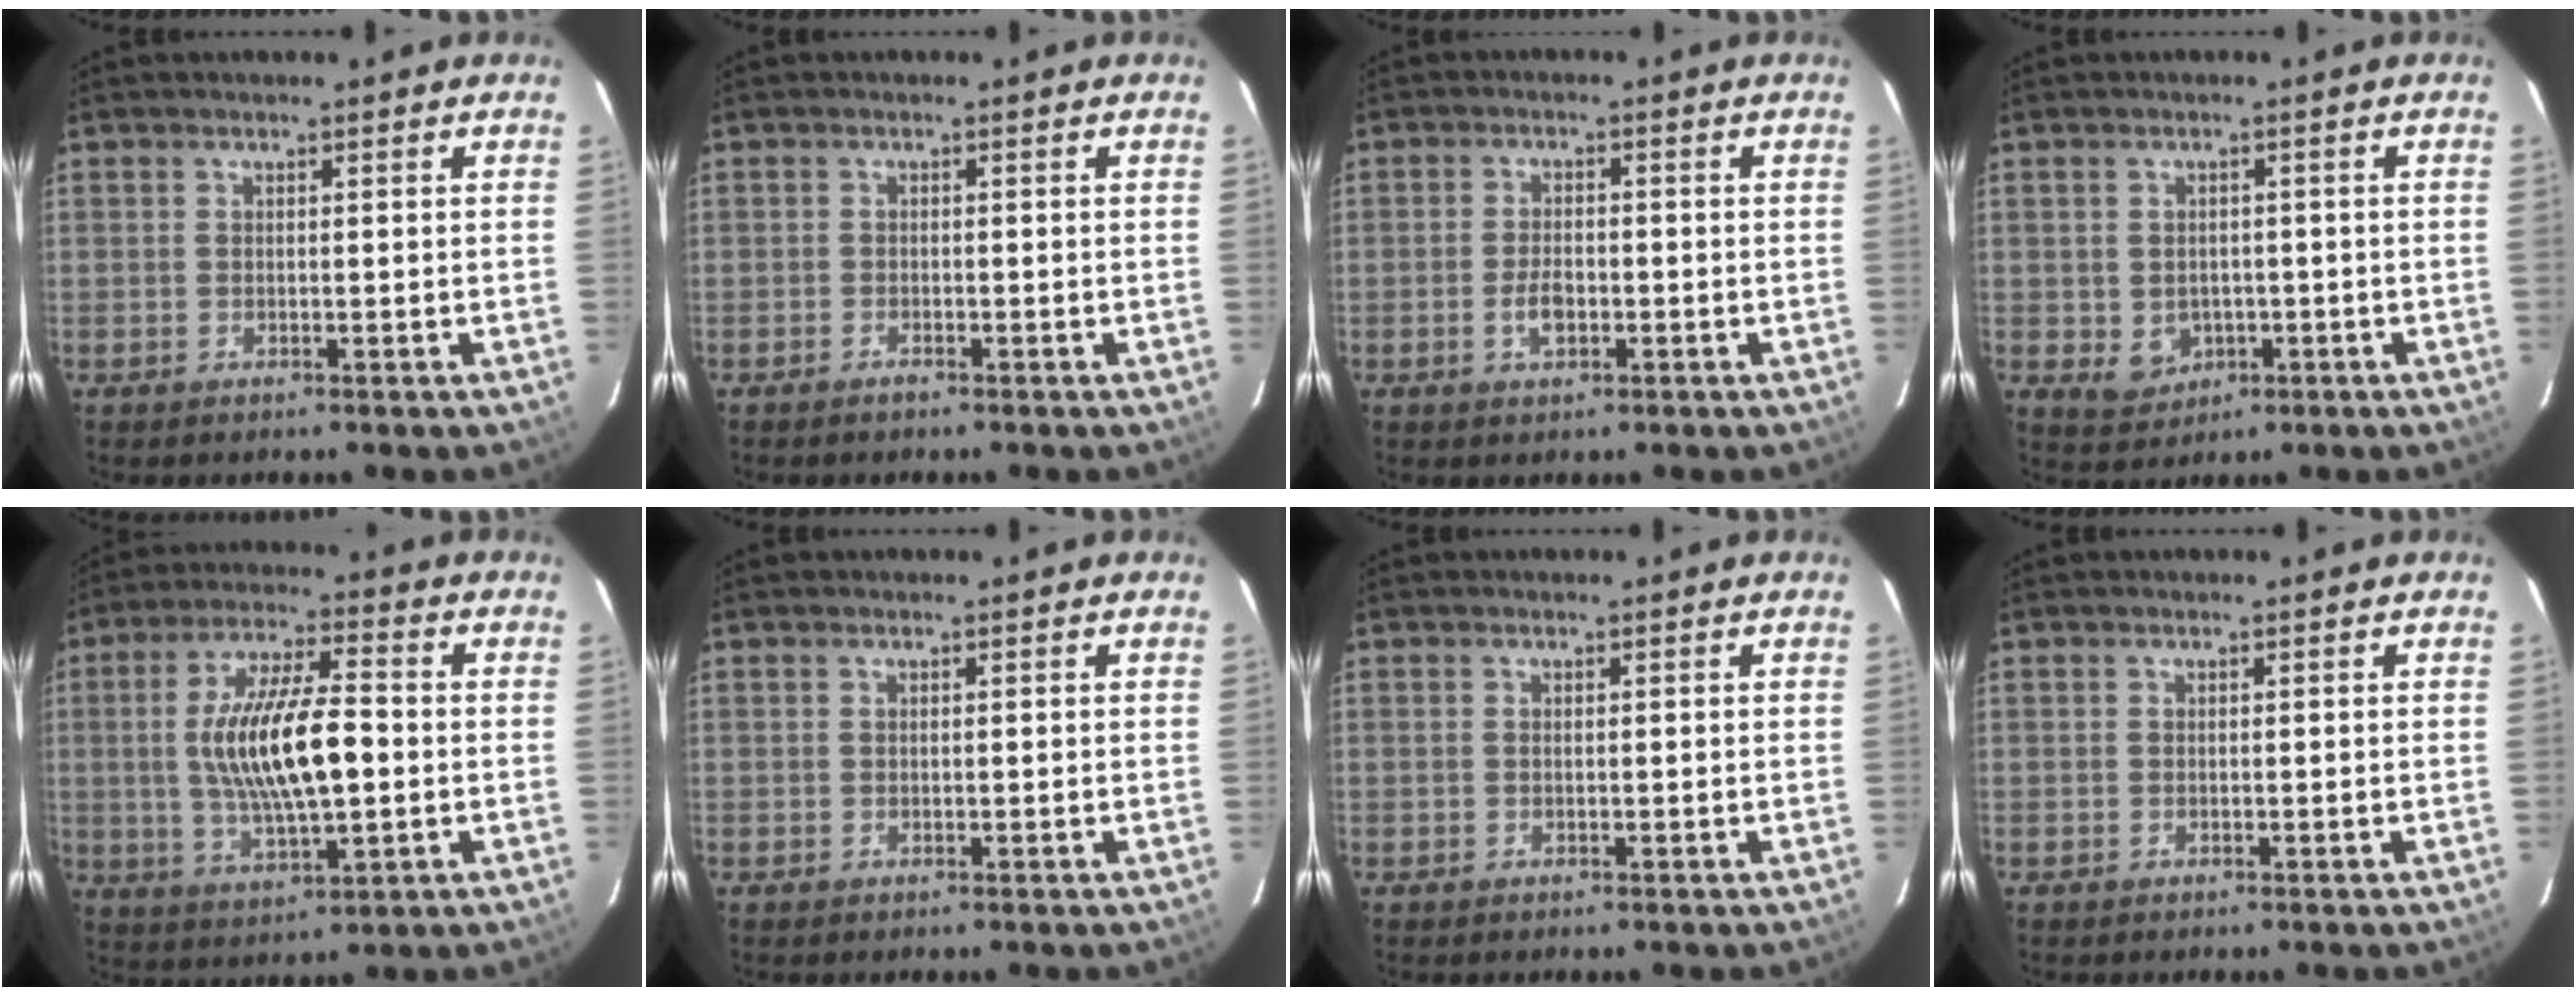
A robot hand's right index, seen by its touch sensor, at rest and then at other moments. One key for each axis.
{"total": 0.9, "fx": -0.8, "fy": 0.2, "fz": 0.3, "tx": -0.007, "ty": 0.001, "tz": -0.017}
{"total": 3.7, "fx": -1.2, "fy": 2.0, "fz": 2.8, "tx": -0.057, "ty": 0.000, "tz": -0.019}
{"total": 4.8, "fx": -1.0, "fy": 4.3, "fz": 1.9, "tx": -0.046, "ty": 0.004, "tz": 0.004}
{"total": 15.4, "fx": -0.4, "fy": 5.0, "fz": 14.5, "tx": -0.272, "ty": 0.001, "tz": -0.001}
{"total": 0.0}
{"total": 0.0}
{"total": 0.0}